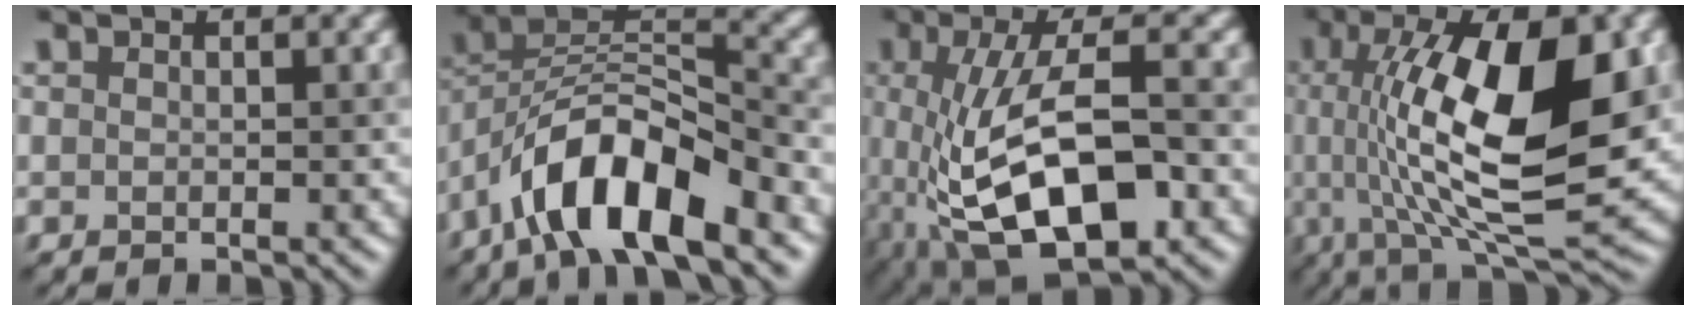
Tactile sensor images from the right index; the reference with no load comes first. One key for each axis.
{"total": 9.7, "fx": -5.5, "fy": 3.5, "fz": 7.2, "tx": -0.122, "ty": 0.019, "tz": -0.101}
{"total": 11.3, "fx": -2.8, "fy": 4.8, "fz": 9.9, "tx": -0.190, "ty": 0.002, "tz": -0.045}
{"total": 14.3, "fx": 2.0, "fy": 4.8, "fz": 13.4, "tx": -0.215, "ty": 0.002, "tz": 0.035}